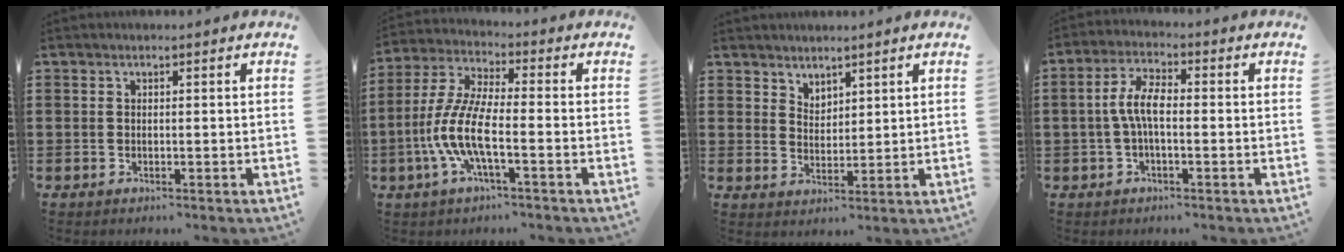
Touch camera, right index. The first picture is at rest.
{"total": 8.8, "force": [-3.2, 2.1, 7.9], "torque": [-0.196, -0.017, -0.070]}
{"total": 3.0, "force": [2.7, 1.3, -0.2], "torque": [-0.004, -0.001, 0.054]}
{"total": 5.7, "force": [-0.5, 2.2, 5.3], "torque": [-0.115, 0.001, -0.016]}